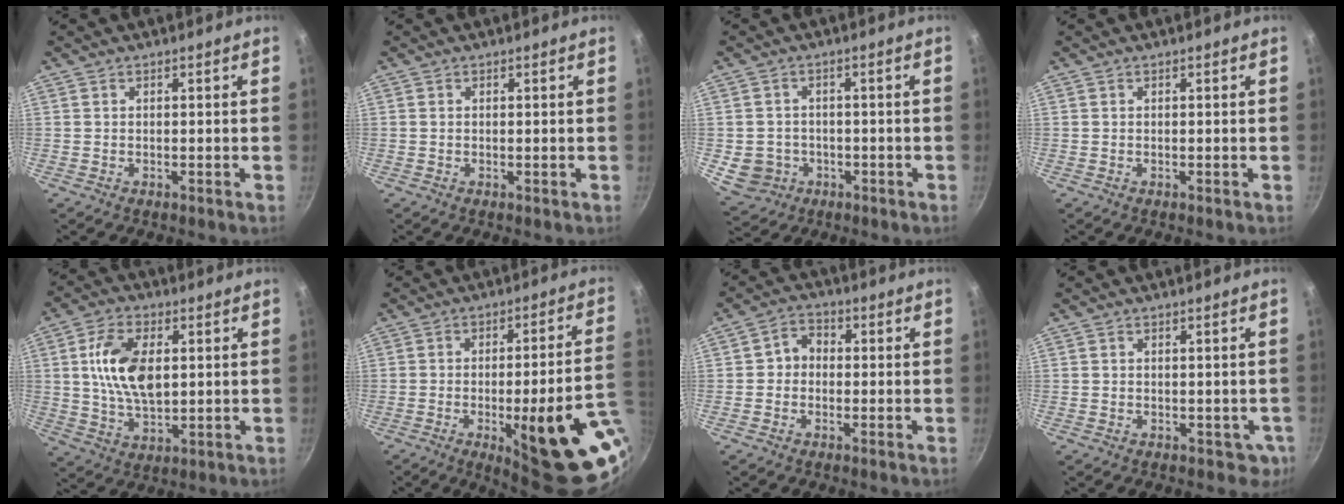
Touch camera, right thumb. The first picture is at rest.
{"total": 0.0}
{"total": 6.6, "force": [-1.6, 5.9, 2.4], "torque": [-0.027, 0.016, -0.009]}
{"total": 0.0}
{"total": 12.6, "force": [2.3, 7.1, 10.1], "torque": [-0.173, -0.003, 0.041]}
{"total": 23.5, "force": [-7.0, 6.0, 21.6], "torque": [-0.242, 0.012, -0.080]}
{"total": 4.5, "force": [-0.1, 3.9, 2.2], "torque": [-0.012, 0.010, -0.014]}
{"total": 3.1, "force": [-0.4, 2.6, 1.7], "torque": [-0.010, 0.006, 0.004]}